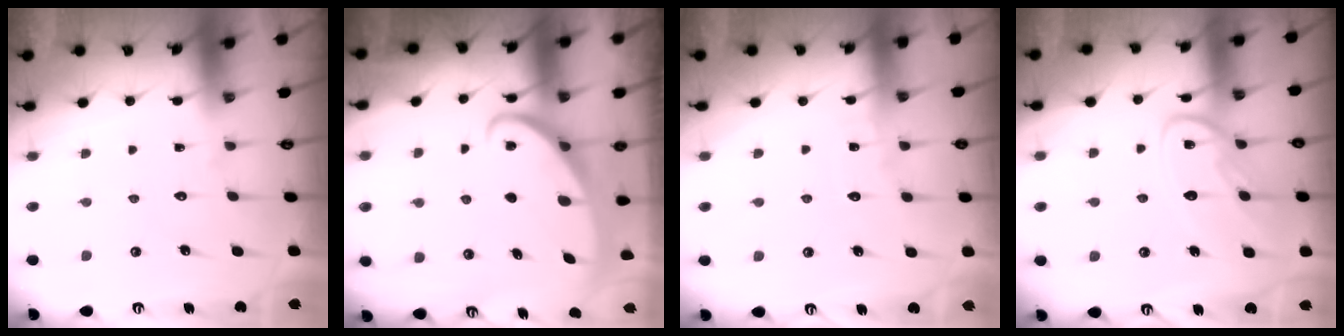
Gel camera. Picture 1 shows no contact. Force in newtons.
{"total": 2.7, "press": 2.6, "slide": 0.4}
{"total": 2.4, "press": 2.4, "slide": 0.2}
{"total": 11.9, "press": 11.9, "slide": 1.1}